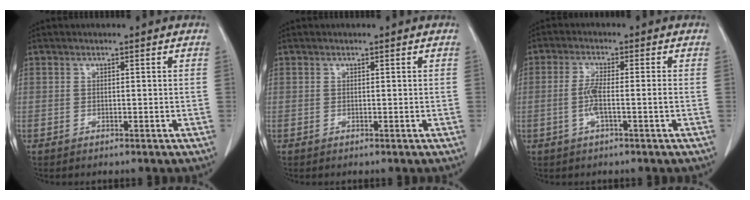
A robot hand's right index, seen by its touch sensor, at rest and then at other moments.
{"total": 0.0}
{"total": 3.9, "force": [-1.0, 0.1, 3.8], "torque": [-0.079, 0.002, -0.020]}